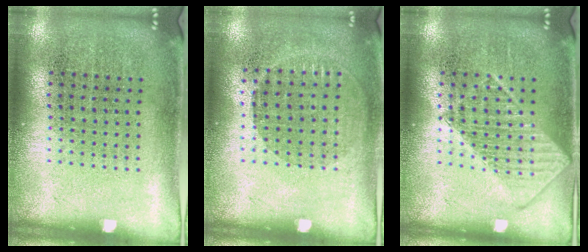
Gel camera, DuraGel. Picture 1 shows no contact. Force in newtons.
{"total": 0.9, "press": 0.8, "slide": 0.4}
{"total": 2.5, "press": 2.5, "slide": 0.4}